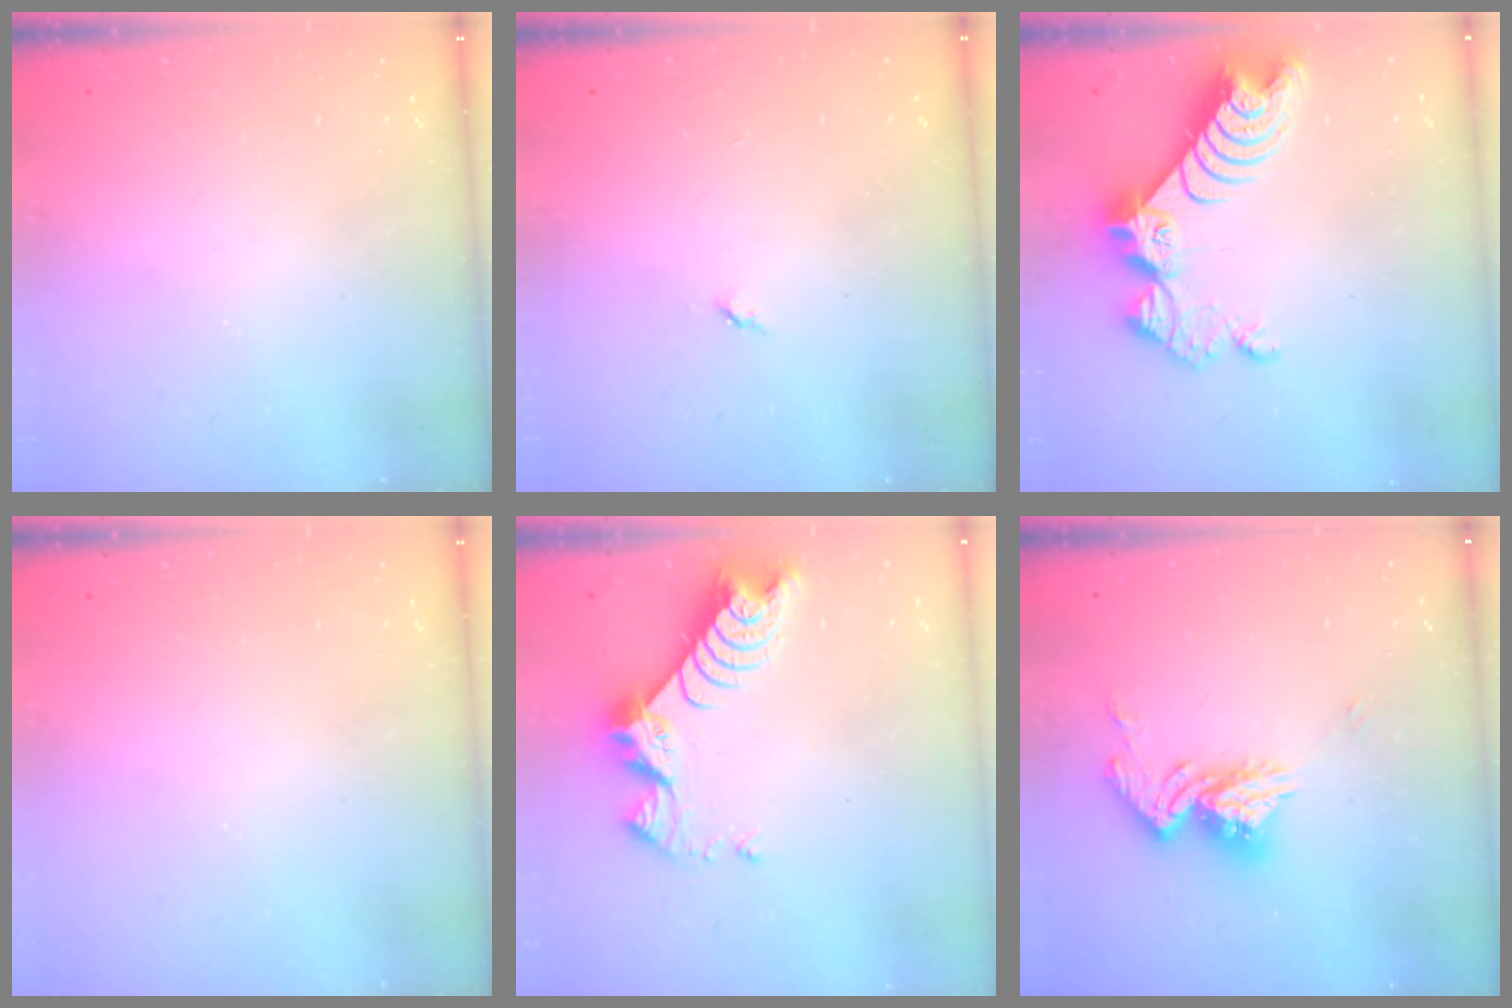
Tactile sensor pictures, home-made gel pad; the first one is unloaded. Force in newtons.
{"total": 2.8, "press": 2.8, "slide": 0.4}
{"total": 11.1, "press": 11.0, "slide": 1.0}
{"total": 0.0}
{"total": 9.3, "press": 9.2, "slide": 0.8}
{"total": 13.6, "press": 13.5, "slide": 1.3}